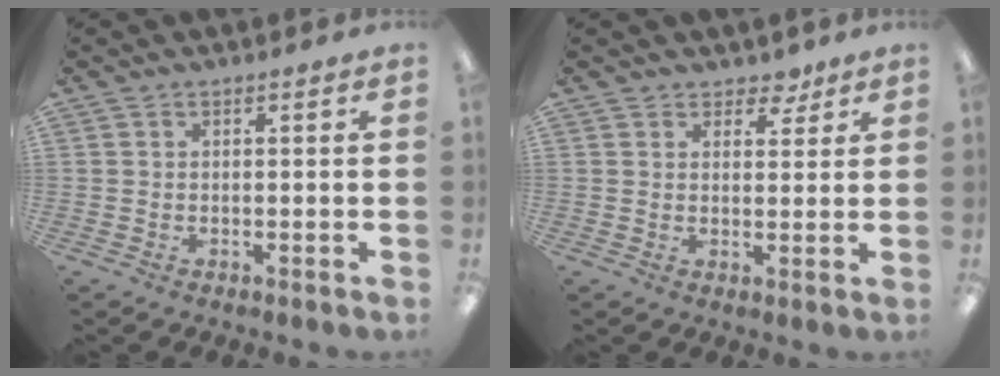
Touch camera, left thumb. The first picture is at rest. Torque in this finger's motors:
{"motor_torque": [-0.05, 0.00, -0.06, 0.17, 0.03]}